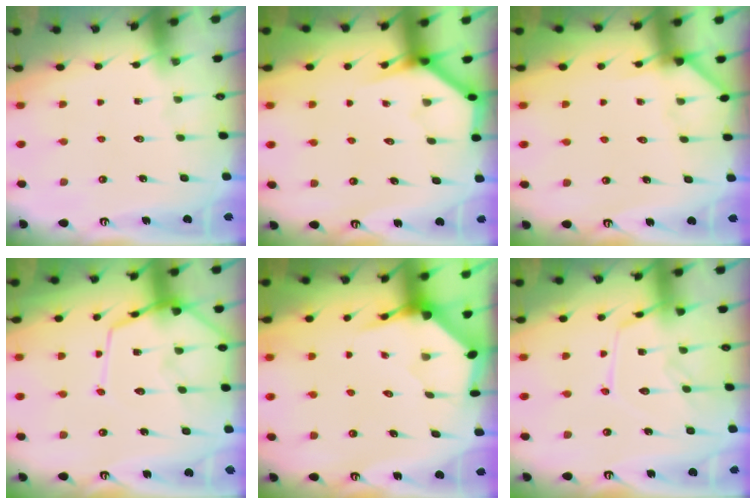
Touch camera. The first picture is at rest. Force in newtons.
{"total": 3.8, "press": 3.7, "slide": 0.3}
{"total": 4.2, "press": 4.2, "slide": 0.3}
{"total": 11.3, "press": 11.3, "slide": 1.1}
{"total": 3.9, "press": 3.8, "slide": 0.5}
{"total": 13.2, "press": 13.1, "slide": 1.2}